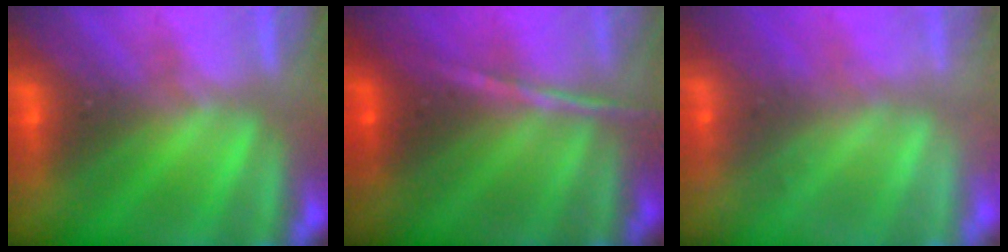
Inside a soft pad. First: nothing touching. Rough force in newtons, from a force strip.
{"total": 1.3}
{"total": 2.2}